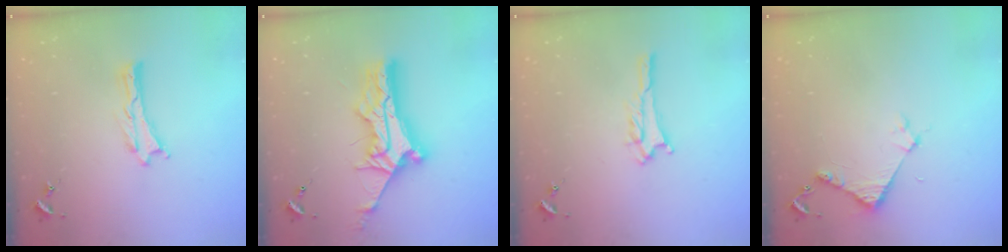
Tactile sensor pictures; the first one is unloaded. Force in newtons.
{"total": 11.3, "press": 11.2, "slide": 1.1}
{"total": 2.8, "press": 2.8, "slide": 0.3}
{"total": 3.8, "press": 3.8, "slide": 0.3}